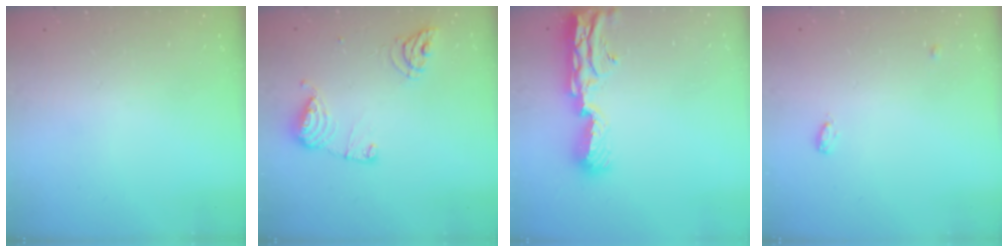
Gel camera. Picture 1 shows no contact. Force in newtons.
{"total": 11.3, "press": 11.2, "slide": 0.9}
{"total": 11.5, "press": 11.4, "slide": 1.6}
{"total": 7.9, "press": 4.2, "slide": 6.7}